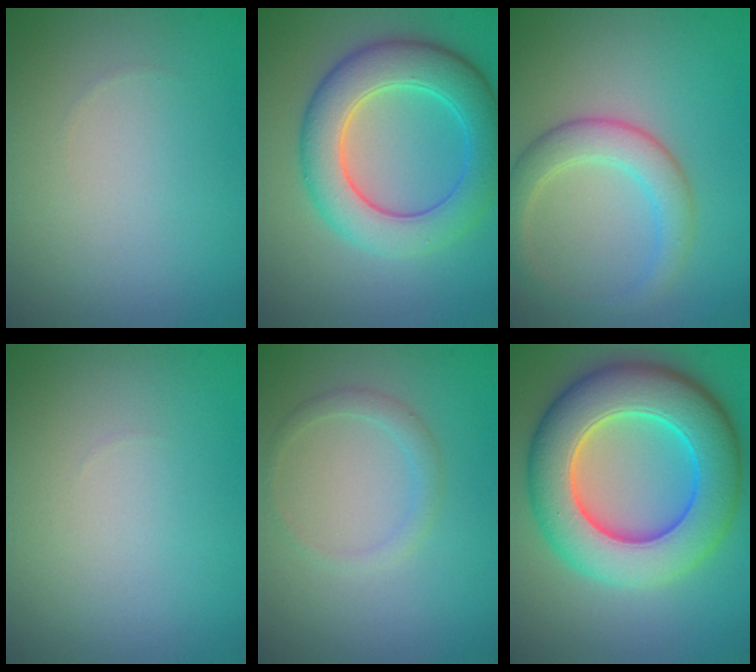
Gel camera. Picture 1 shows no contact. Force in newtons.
{"total": 7.5, "press": 7.5, "slide": 0.1}
{"total": 3.8, "press": 3.8, "slide": 0.2}
{"total": 0.0}
{"total": 1.4, "press": 1.4, "slide": 0.1}
{"total": 11.3, "press": 11.3, "slide": 0.4}